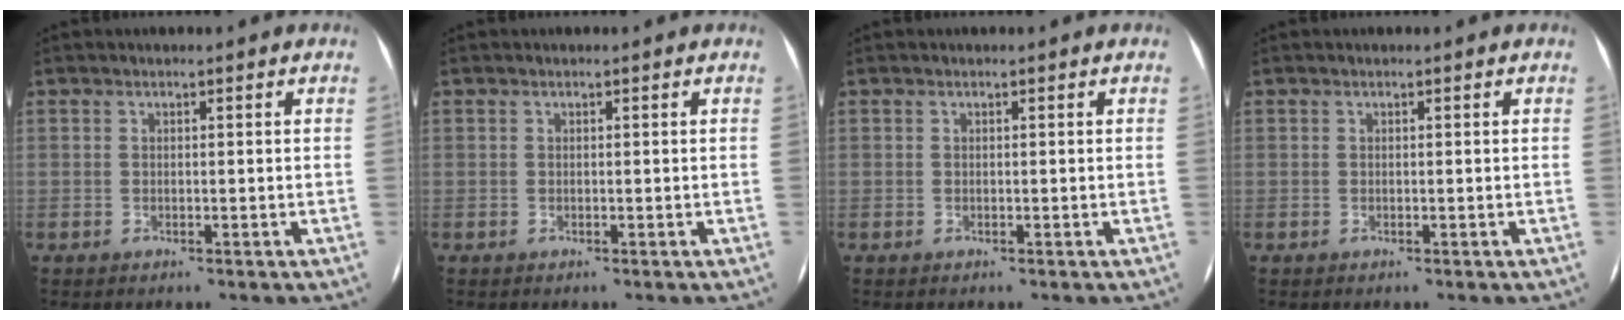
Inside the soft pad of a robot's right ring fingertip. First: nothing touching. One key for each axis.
{"total": 0.0}
{"total": 0.0}
{"total": 0.0}